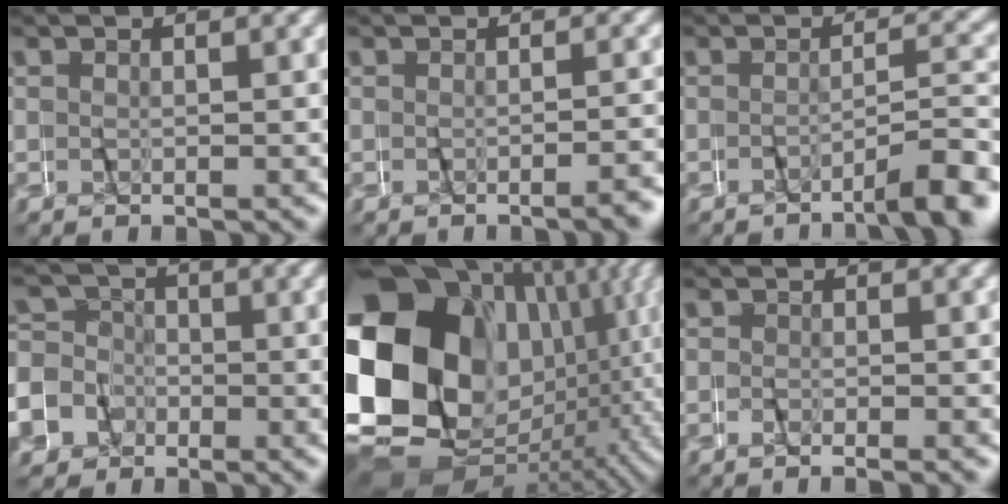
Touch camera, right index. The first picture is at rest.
{"total": 1.8, "force": [-1.6, -0.6, 0.0], "torque": [0.004, 0.008, -0.030]}
{"total": 4.5, "force": [-3.7, -0.2, 2.4], "torque": [-0.032, 0.006, -0.066]}
{"total": 10.6, "force": [-2.5, 10.1, 1.8], "torque": [-0.068, -0.030, -0.058]}
{"total": 26.7, "force": [-0.9, 18.8, 19.0], "torque": [-0.318, -0.042, 0.002]}
{"total": 1.6, "force": [-1.5, -0.6, 0.1], "torque": [-0.001, -0.002, -0.029]}